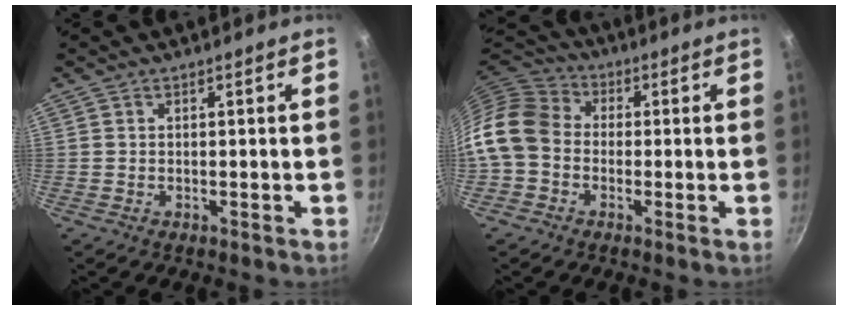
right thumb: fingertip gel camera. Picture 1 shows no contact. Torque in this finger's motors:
{"motor_torque": [0.63, 0.76, 0.83, -0.84, 0.35]}